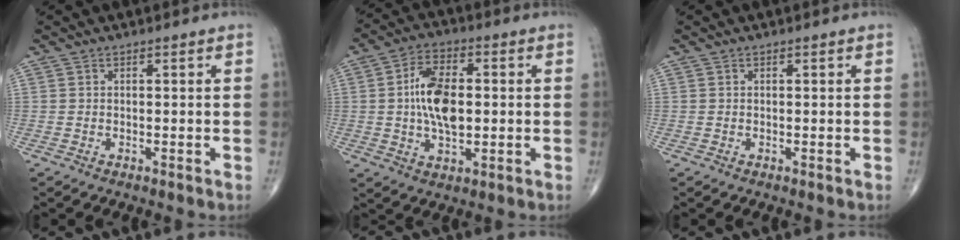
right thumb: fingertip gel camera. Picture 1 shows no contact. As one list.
[{"total": 11.4, "force": [0.4, 6.1, 9.6], "torque": [-0.169, 0.006, 0.006]}, {"total": 0.0}]